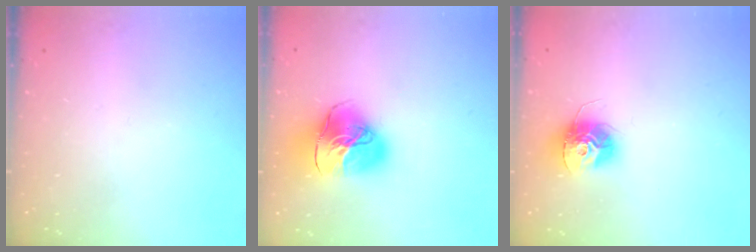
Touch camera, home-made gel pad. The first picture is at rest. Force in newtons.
{"total": 16.4, "press": 16.3, "slide": 1.7}
{"total": 12.0, "press": 11.9, "slide": 1.0}